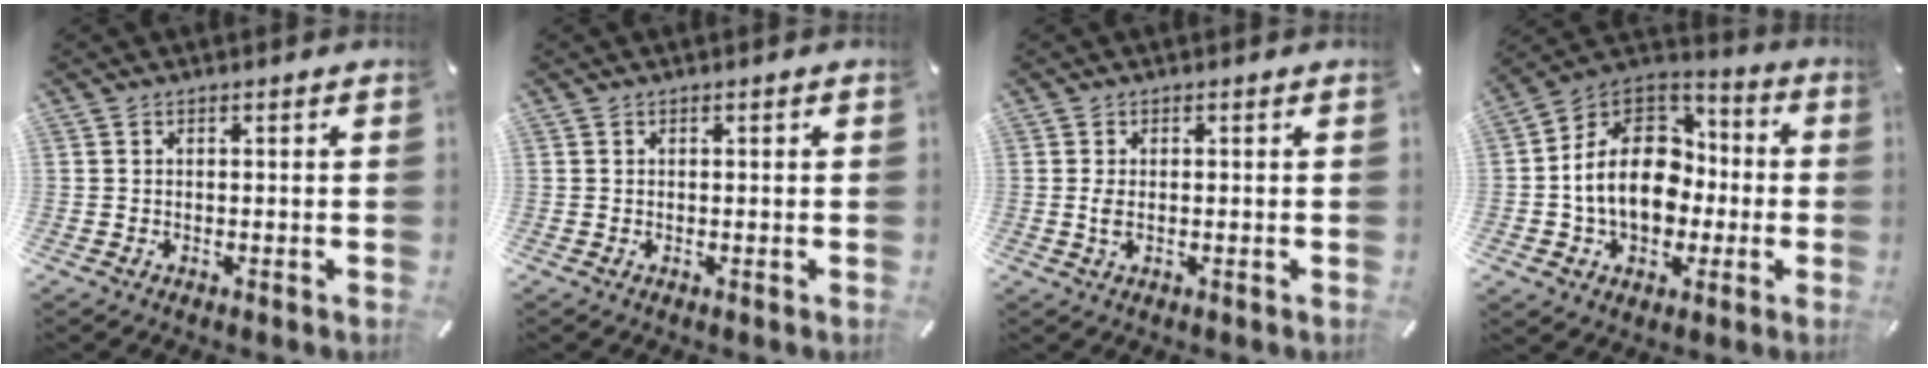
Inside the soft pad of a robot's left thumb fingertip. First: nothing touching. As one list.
[{"total": 0.0}, {"total": 2.4, "force": [0.0, 1.0, 2.2], "torque": [-0.050, -0.002, -0.004]}, {"total": 16.7, "force": [-1.9, 13.5, 9.7], "torque": [-0.197, 0.010, -0.033]}]